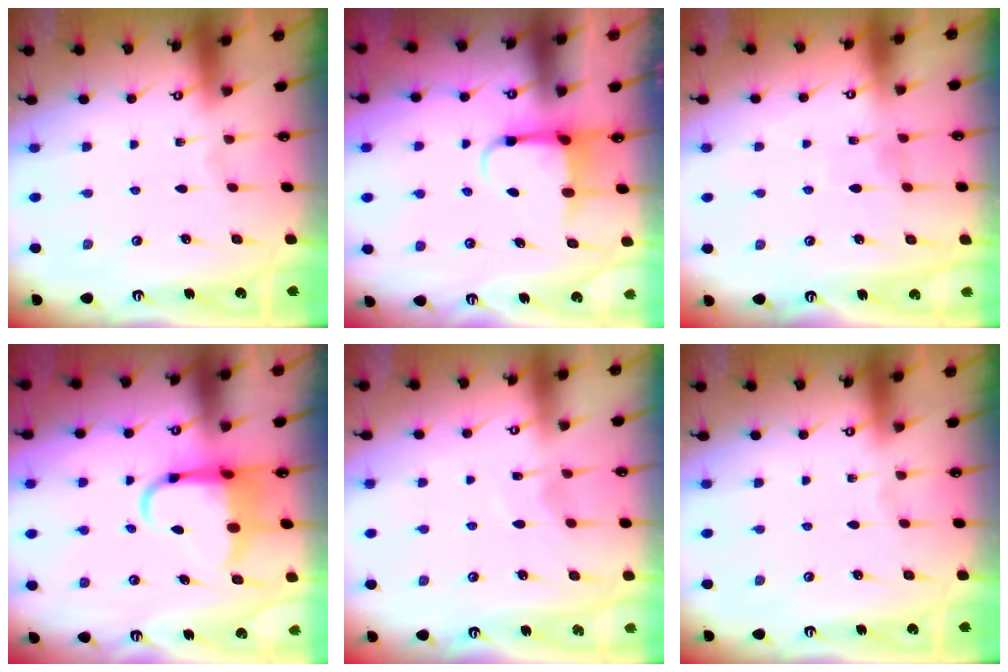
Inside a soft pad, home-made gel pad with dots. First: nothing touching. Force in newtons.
{"total": 3.7, "press": 3.6, "slide": 0.7}
{"total": 8.8, "press": 8.7, "slide": 0.7}
{"total": 7.6, "press": 7.3, "slide": 1.9}
{"total": 3.9, "press": 3.9, "slide": 0.5}
{"total": 0.0}